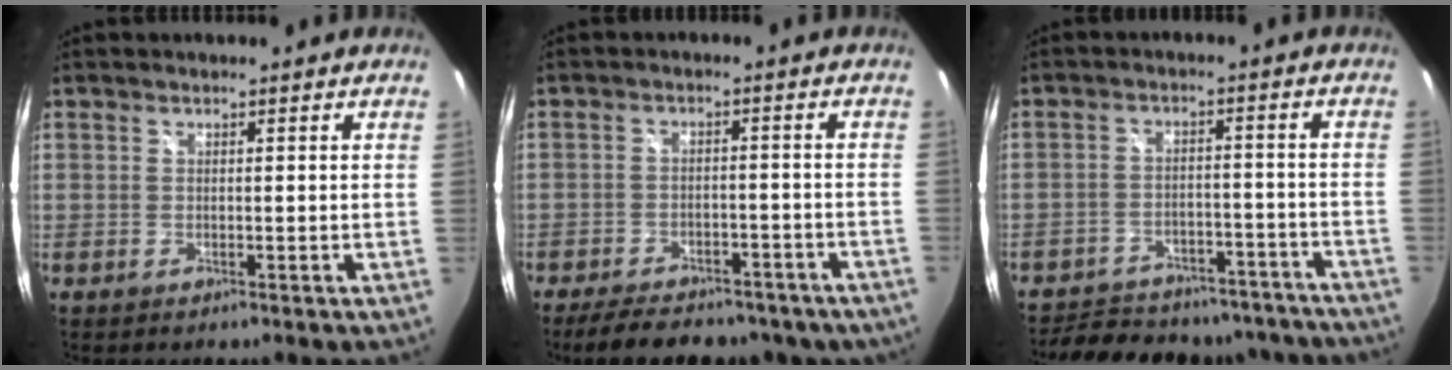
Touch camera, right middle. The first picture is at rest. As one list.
[{"total": 16.8, "force": [-13.3, 6.8, 7.7], "torque": [-0.156, -0.007, -0.168]}, {"total": 23.8, "force": [-20.5, 8.9, 8.1], "torque": [-0.174, 0.028, -0.251]}]